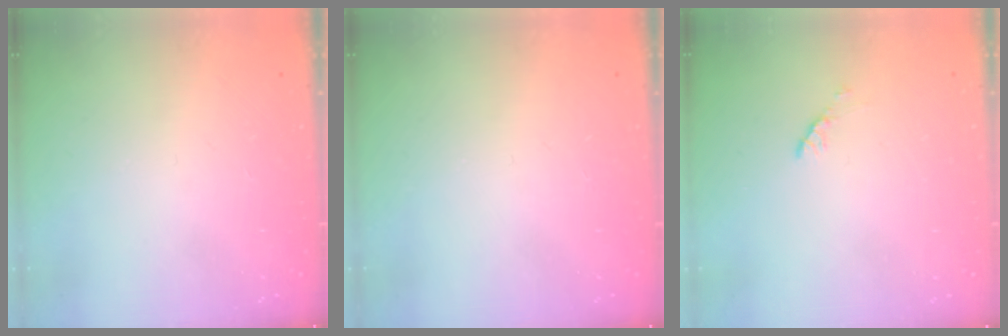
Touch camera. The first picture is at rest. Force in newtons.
{"total": 0.0}
{"total": 2.7, "press": 2.7, "slide": 0.5}